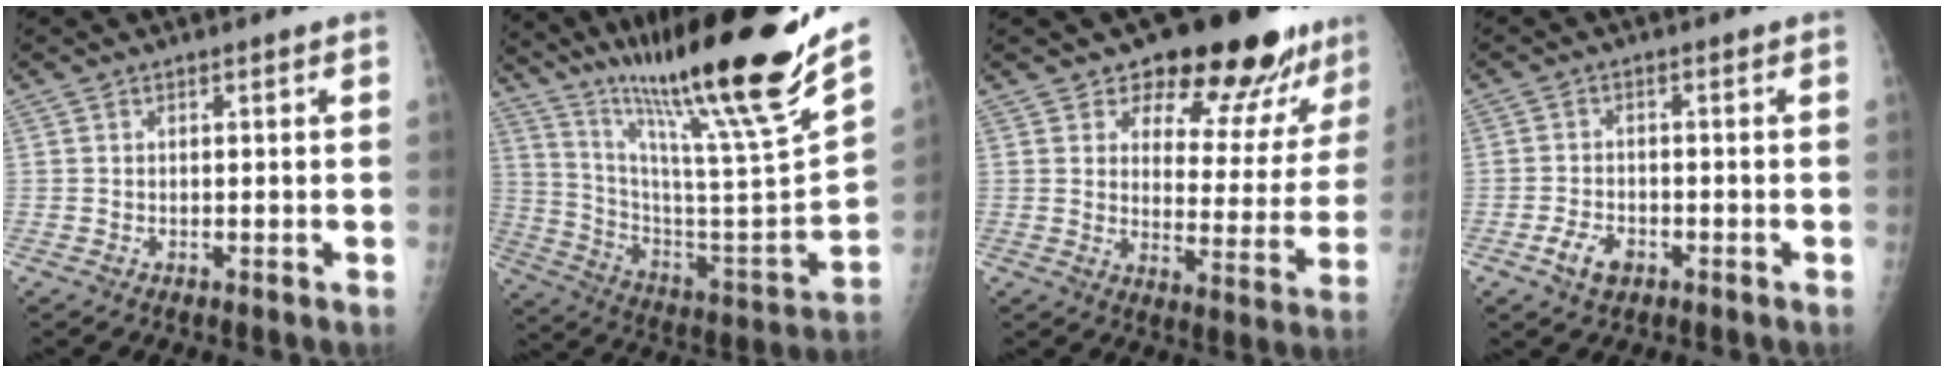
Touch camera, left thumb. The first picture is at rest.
{"total": 31.6, "force": [23.5, 2.0, 21.0], "torque": [-0.331, -0.119, 0.379]}
{"total": 18.2, "force": [14.0, 7.2, 9.1], "torque": [-0.065, -0.095, 0.177]}
{"total": 4.2, "force": [-2.1, 2.7, 2.5], "torque": [-0.044, 0.009, -0.035]}